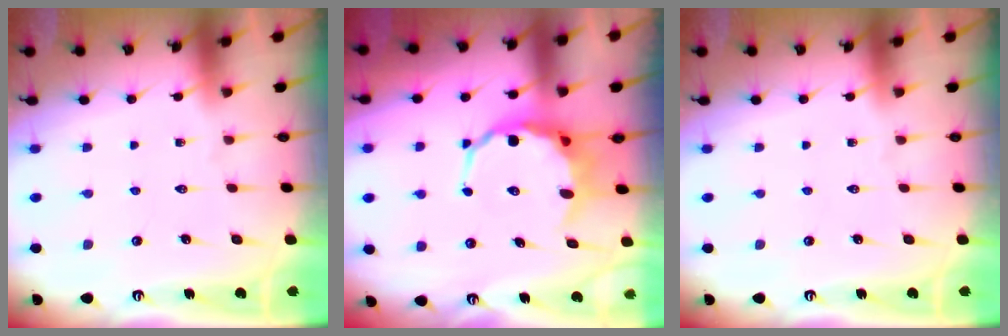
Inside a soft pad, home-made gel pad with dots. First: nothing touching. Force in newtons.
{"total": 8.3, "press": 8.0, "slide": 2.1}
{"total": 0.0}